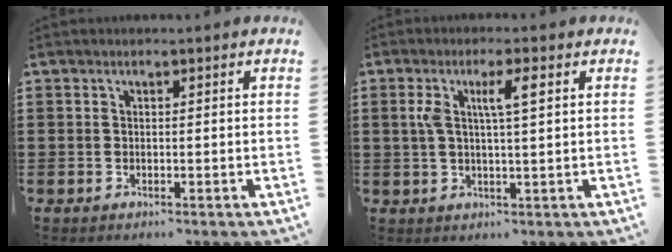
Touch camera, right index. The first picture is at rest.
{"total": 5.1, "force": [1.3, 0.9, 4.9], "torque": [-0.104, 0.001, 0.016]}